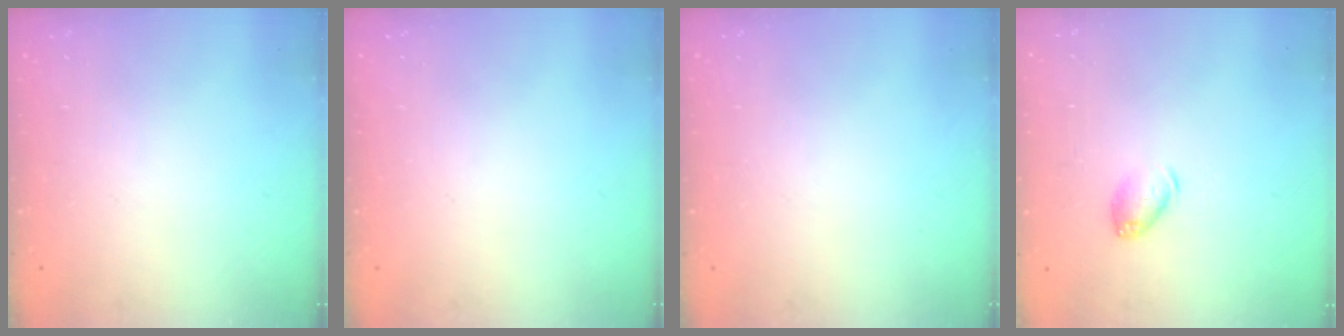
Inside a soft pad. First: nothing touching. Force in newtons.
{"total": 0.0}
{"total": 0.0}
{"total": 6.9, "press": 6.8, "slide": 1.1}